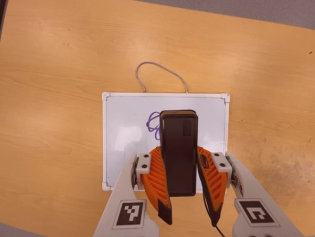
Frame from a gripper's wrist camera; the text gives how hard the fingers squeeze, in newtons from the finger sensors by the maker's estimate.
{"total": 8.8, "left": 6.6, "right": 11.0}